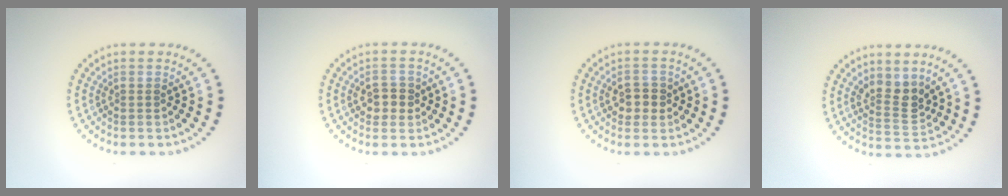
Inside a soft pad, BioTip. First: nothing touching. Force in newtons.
{"total": 2.4, "press": 2.3, "slide": 0.5}
{"total": 2.4, "press": 2.3, "slide": 0.5}
{"total": 3.0, "press": 2.6, "slide": 1.5}